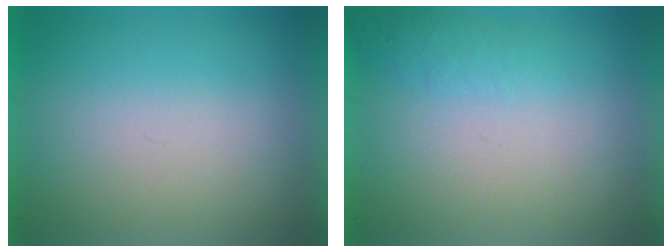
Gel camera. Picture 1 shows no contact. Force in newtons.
{"total": 1.4}